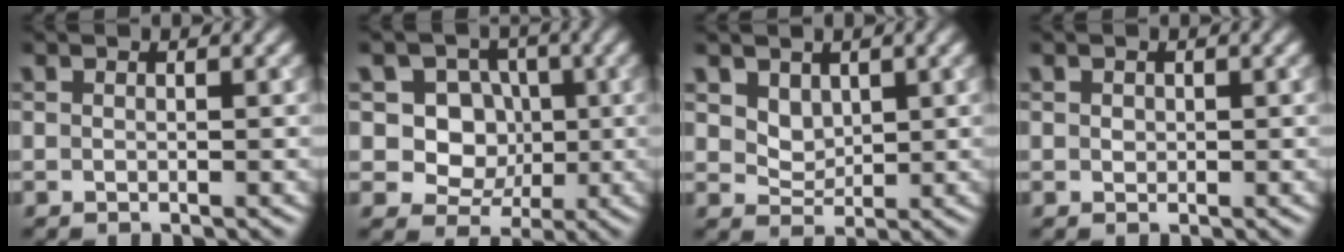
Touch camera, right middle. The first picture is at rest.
{"total": 7.8, "force": [1.6, 6.8, 3.5], "torque": [-0.047, 0.016, 0.015]}
{"total": 2.5, "force": [1.3, 1.8, 1.1], "torque": [-0.029, -0.014, 0.038]}
{"total": 0.6, "force": [0.2, 0.5, 0.2], "torque": [-0.003, -0.002, 0.003]}